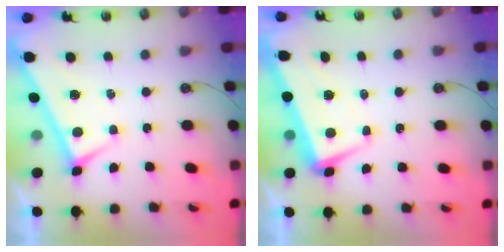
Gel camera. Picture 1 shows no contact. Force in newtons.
{"total": 2.2, "press": 0.3, "slide": 2.1}